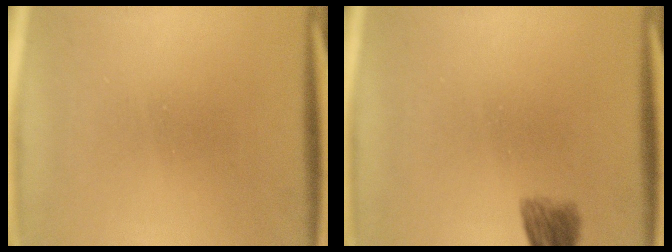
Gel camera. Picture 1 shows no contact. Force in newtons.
{"total": 4.5}